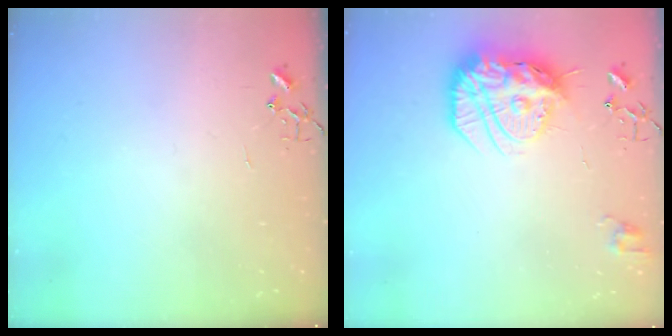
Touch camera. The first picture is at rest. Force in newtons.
{"total": 18.3, "press": 18.2, "slide": 1.9}